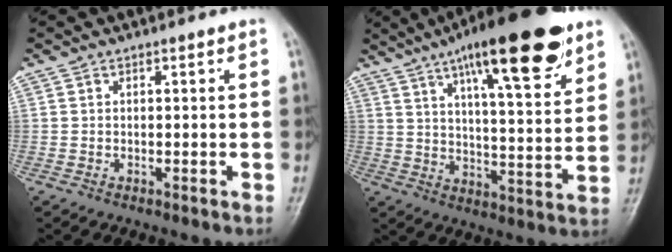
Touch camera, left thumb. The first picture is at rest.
{"total": 22.3, "force": [13.3, 5.6, 17.1], "torque": [-0.240, -0.038, 0.205]}